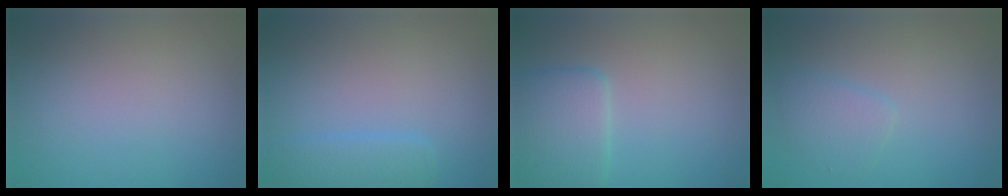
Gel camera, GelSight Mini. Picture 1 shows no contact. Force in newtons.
{"total": 2.5, "press": 2.5, "slide": 0.1}
{"total": 3.7, "press": 3.7, "slide": 0.1}
{"total": 1.9, "press": 1.9, "slide": 0.0}